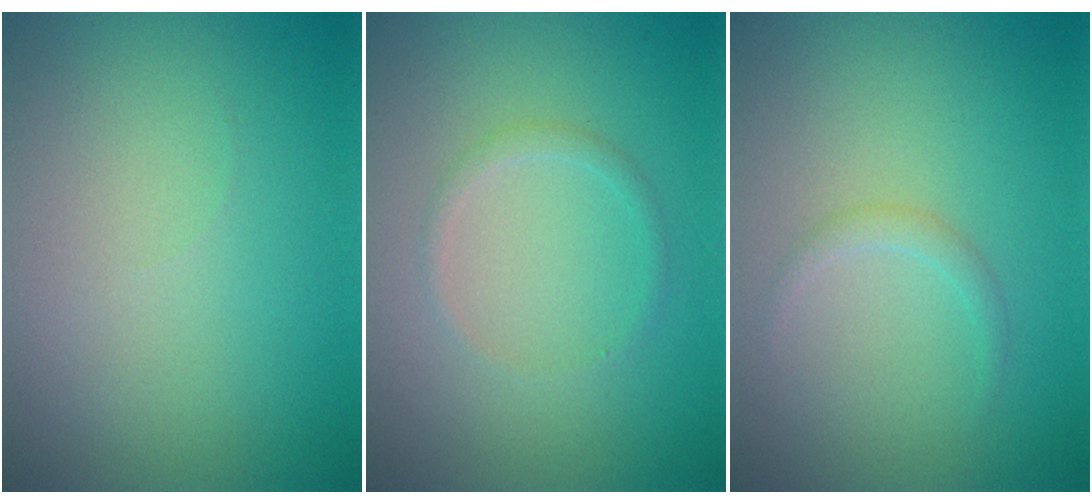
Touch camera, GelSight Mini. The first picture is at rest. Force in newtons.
{"total": 1.0, "press": 1.0, "slide": 0.1}
{"total": 0.9, "press": 0.9, "slide": 0.1}